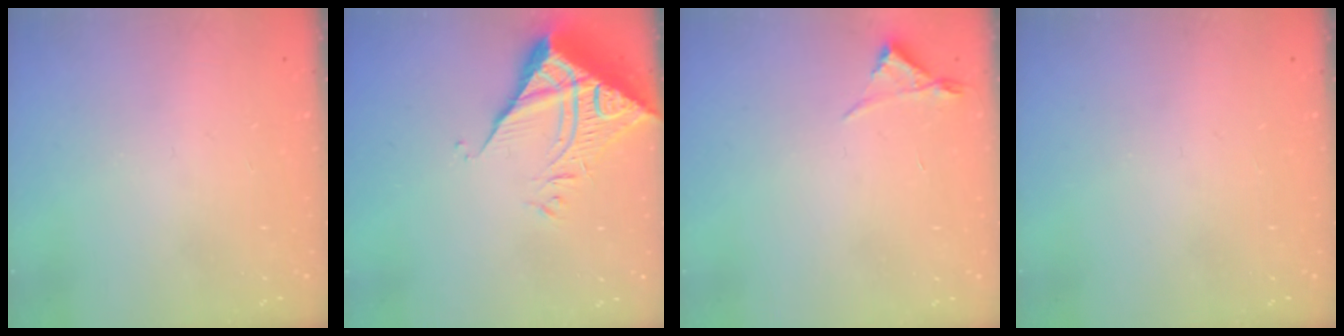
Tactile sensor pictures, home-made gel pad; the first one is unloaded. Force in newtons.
{"total": 9.0, "press": 8.9, "slide": 0.8}
{"total": 3.0, "press": 2.9, "slide": 0.5}
{"total": 0.0}